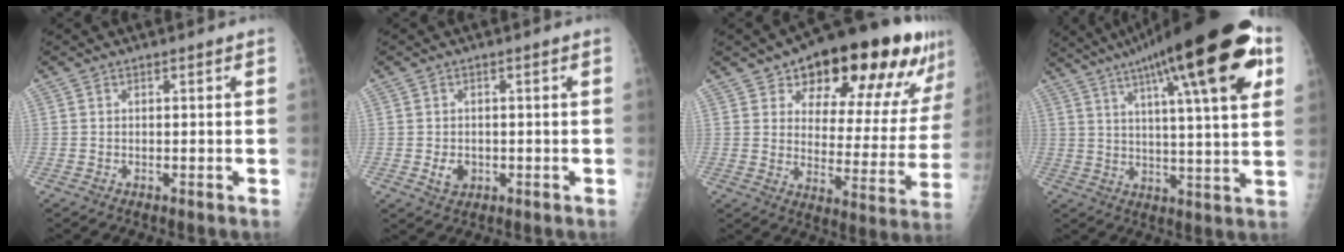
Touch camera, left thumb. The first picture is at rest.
{"total": 3.2, "force": [-0.7, 2.5, 1.8], "torque": [-0.021, 0.001, -0.005]}
{"total": 25.1, "force": [15.9, 10.3, 16.5], "torque": [-0.196, -0.052, 0.220]}
{"total": 26.0, "force": [12.4, 5.4, 22.2], "torque": [-0.332, -0.003, 0.183]}